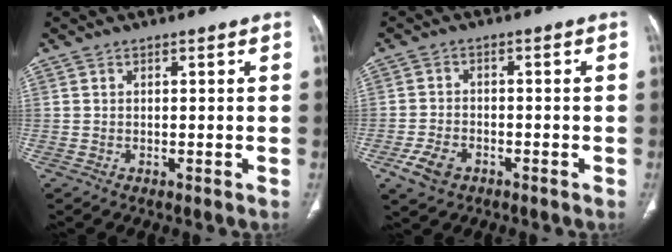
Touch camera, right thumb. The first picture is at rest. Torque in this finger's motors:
{"motor_torque": [1.90, 1.72, -0.33, -0.15, 0.01]}